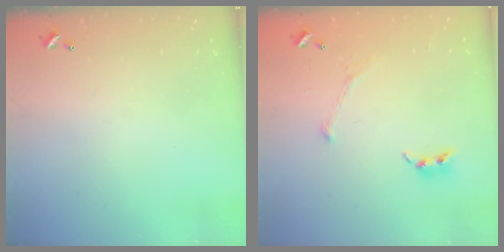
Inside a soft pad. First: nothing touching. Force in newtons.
{"total": 3.9, "press": 3.8, "slide": 0.7}